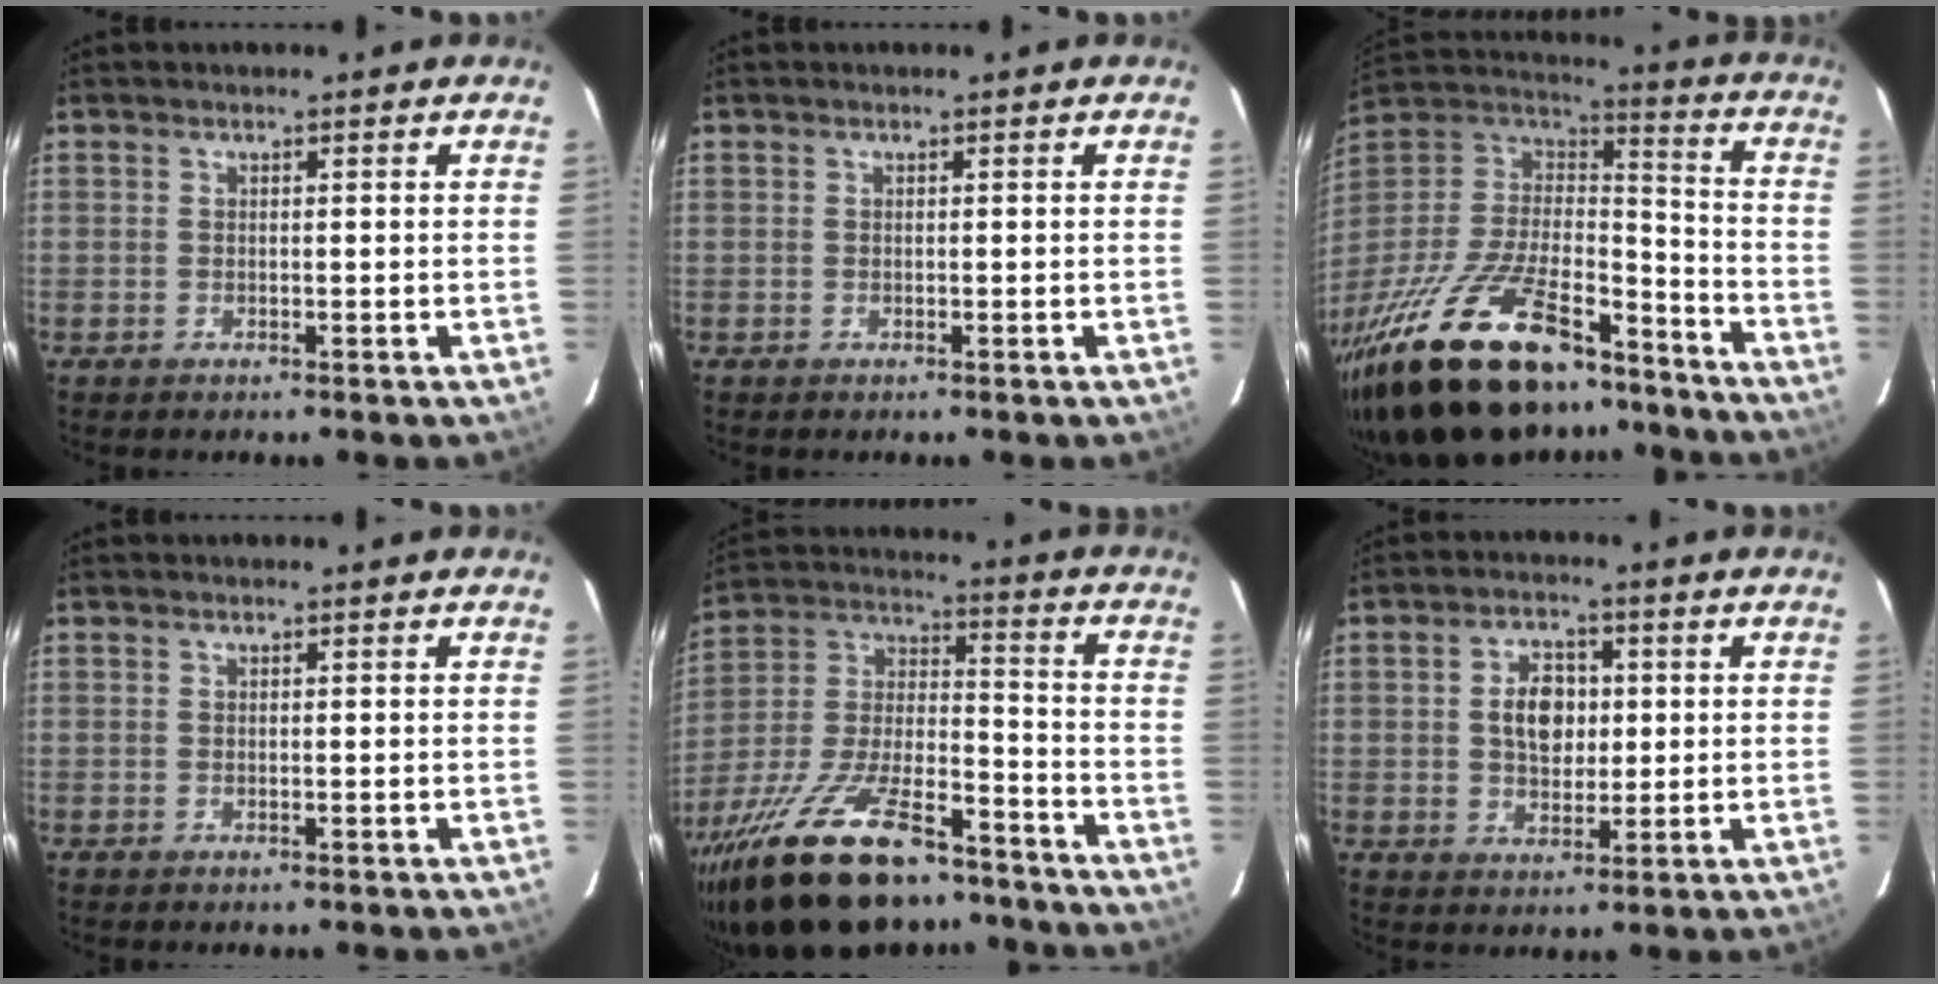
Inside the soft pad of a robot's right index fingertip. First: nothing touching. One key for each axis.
{"total": 0.0}
{"total": 35.7, "fx": -25.2, "fy": 14.5, "fz": 20.8, "tx": -0.421, "ty": -0.024, "tz": -0.392}
{"total": 0.0}
{"total": 26.5, "fx": -18.8, "fy": 10.0, "fz": 15.8, "tx": -0.311, "ty": -0.017, "tz": -0.302}
{"total": 7.1, "fx": 0.8, "fy": 4.9, "fz": 5.1, "tx": -0.087, "ty": 0.013, "tz": 0.017}